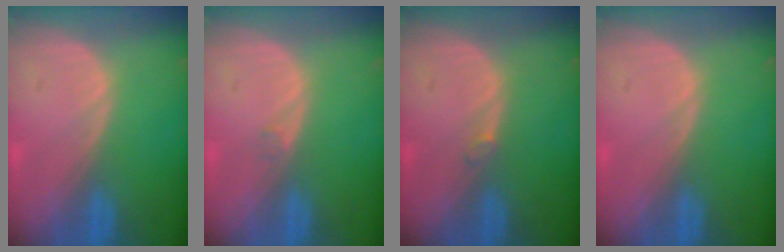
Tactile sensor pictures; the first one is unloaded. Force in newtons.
{"total": 0.5, "press": 0.5, "slide": 0.1}
{"total": 0.7, "press": 0.7, "slide": 0.2}
{"total": 0.0}